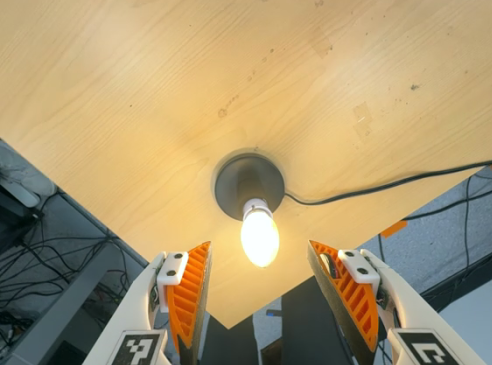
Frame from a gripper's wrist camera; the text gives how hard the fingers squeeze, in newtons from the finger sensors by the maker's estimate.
{"total": 0.0}